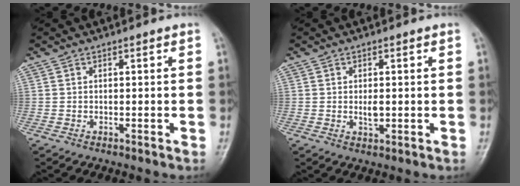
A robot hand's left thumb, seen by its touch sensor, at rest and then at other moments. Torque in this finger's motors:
{"motor_torque": [-0.23, -0.19, -0.01, 0.00, 0.00]}